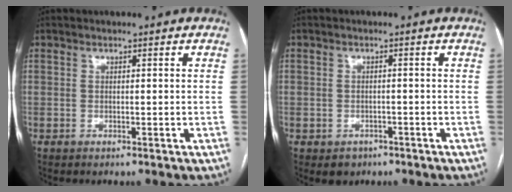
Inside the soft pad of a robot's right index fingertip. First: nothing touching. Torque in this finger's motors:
{"motor_torque": [-0.49, -0.13, -1.05, -0.21]}